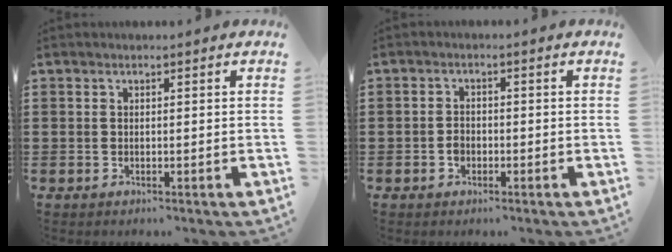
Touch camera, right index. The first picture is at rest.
{"total": 1.6, "force": [-0.7, 1.2, 0.9], "torque": [-0.019, 0.000, -0.015]}